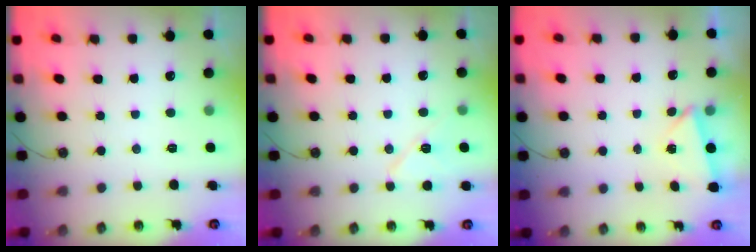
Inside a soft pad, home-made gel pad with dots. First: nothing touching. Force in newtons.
{"total": 8.8, "press": 8.7, "slide": 1.3}
{"total": 2.3, "press": 2.0, "slide": 1.2}